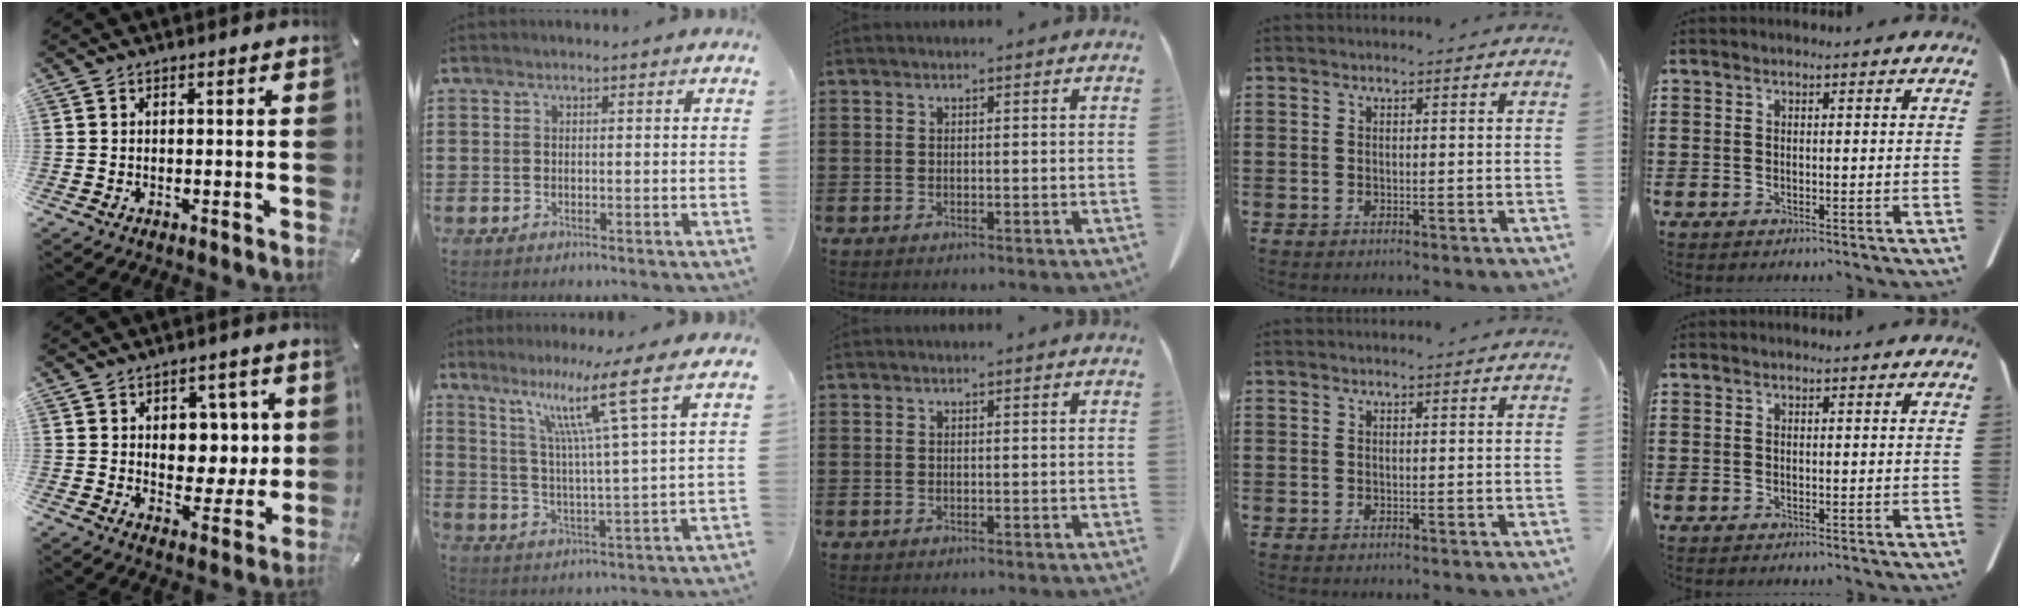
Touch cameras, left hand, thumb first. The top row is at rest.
{"thumb": {"total": 8.0, "force": [2.1, 6.5, 4.1], "torque": [-0.047, -0.006, 0.033]}, "index": {"total": 10.9, "force": [6.9, -0.9, 8.4], "torque": [-0.166, -0.025, 0.104]}}